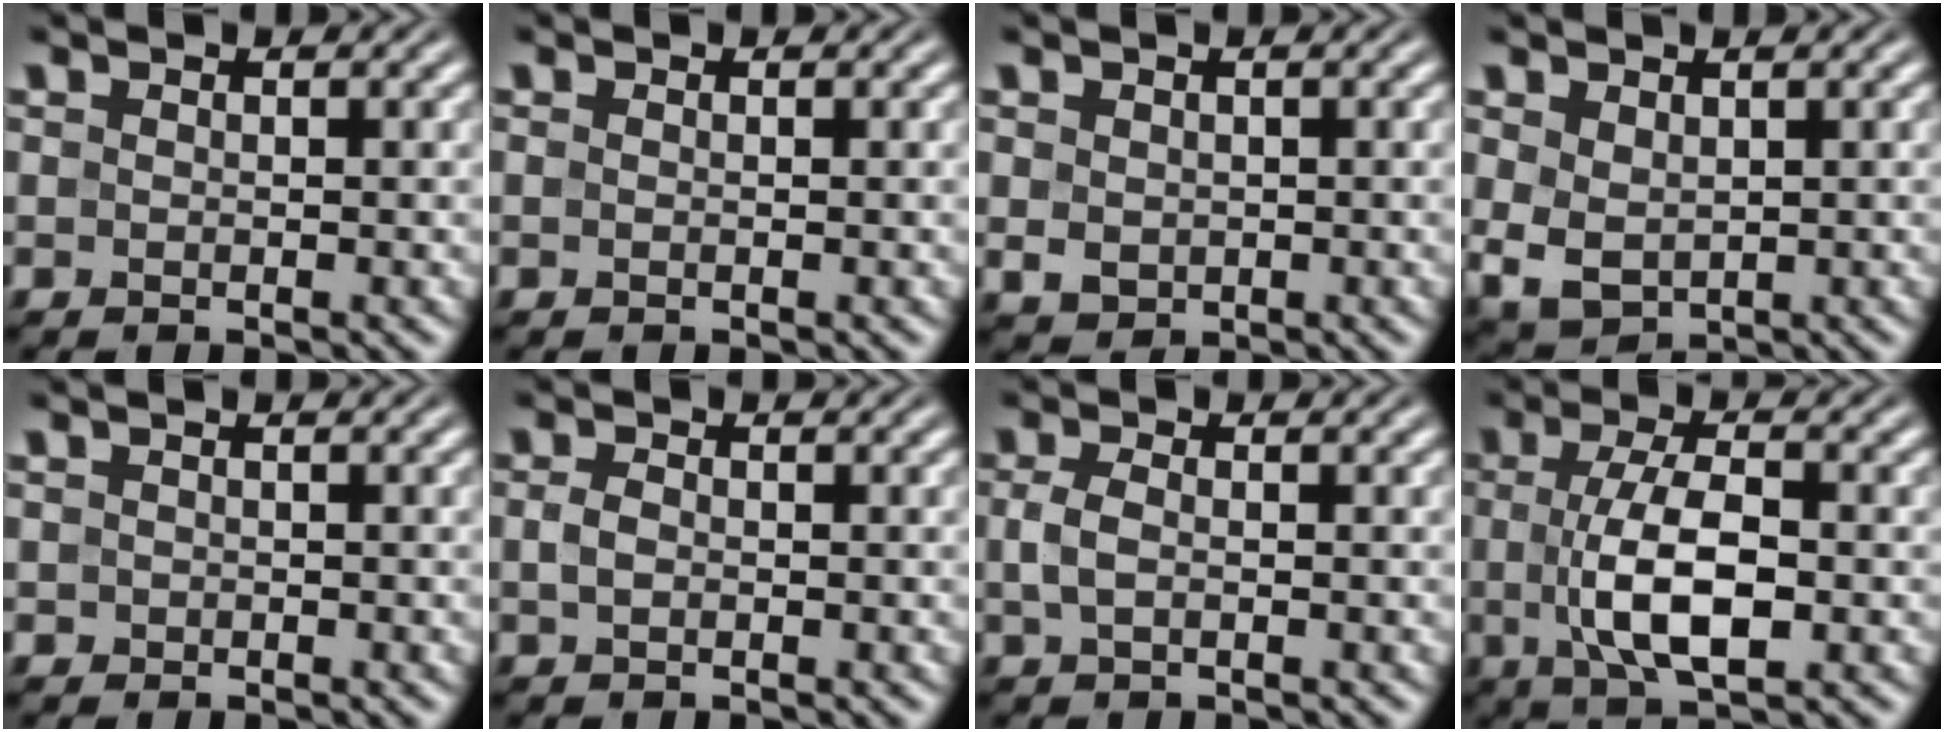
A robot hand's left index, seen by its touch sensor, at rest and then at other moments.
{"total": 0.0}
{"total": 1.7, "force": [0.2, 1.5, 0.8], "torque": [-0.016, -0.004, 0.006]}
{"total": 3.0, "force": [0.7, 2.2, 2.0], "torque": [-0.048, -0.007, 0.020]}
{"total": 0.5, "force": [0.0, 0.5, 0.1], "torque": [0.002, -0.002, -0.002]}
{"total": 1.4, "force": [-0.2, 0.9, 1.0], "torque": [-0.021, 0.001, -0.006]}
{"total": 1.9, "force": [-0.1, 1.1, 1.6], "torque": [-0.040, 0.000, -0.005]}
{"total": 6.5, "force": [-0.5, 2.4, 5.9], "torque": [-0.116, -0.002, -0.011]}